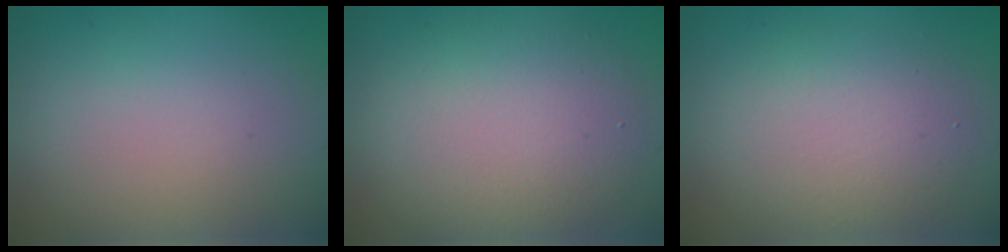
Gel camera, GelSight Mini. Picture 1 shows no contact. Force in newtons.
{"total": 6.3, "press": 6.3, "slide": 0.3}
{"total": 4.2, "press": 4.2, "slide": 0.5}